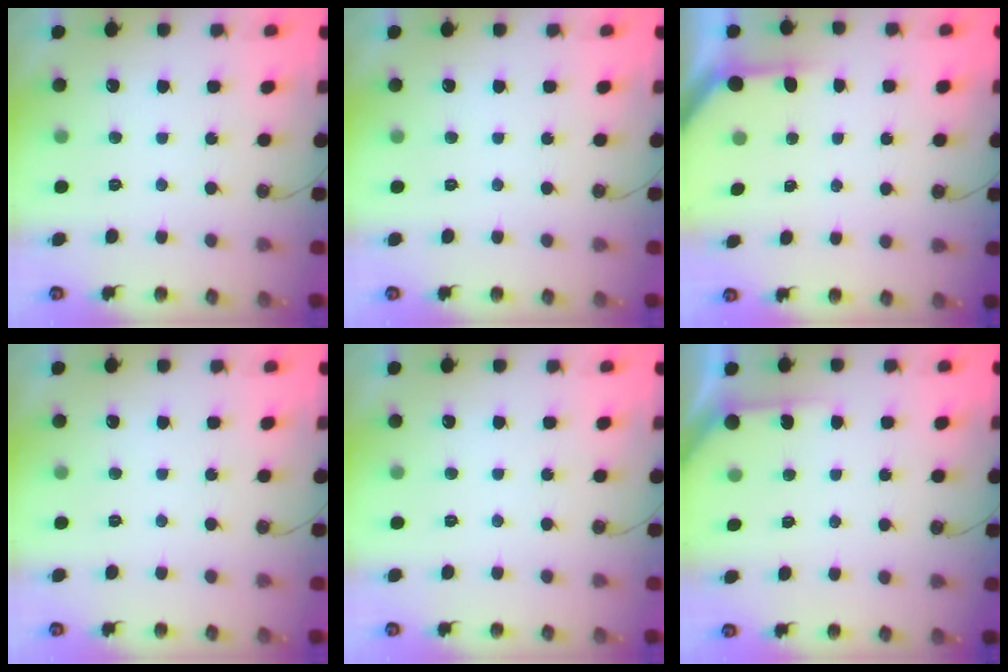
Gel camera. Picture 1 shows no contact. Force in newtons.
{"total": 0.0}
{"total": 2.1, "press": 2.1, "slide": 0.3}
{"total": 0.0}
{"total": 0.0}
{"total": 4.8, "press": 4.8, "slide": 0.4}